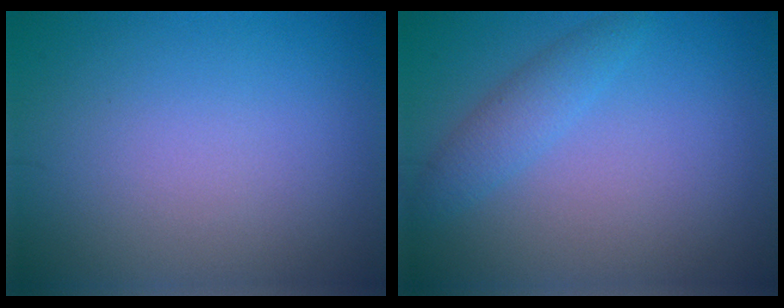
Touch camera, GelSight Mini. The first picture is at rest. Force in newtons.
{"total": 2.1, "press": 2.0, "slide": 0.2}